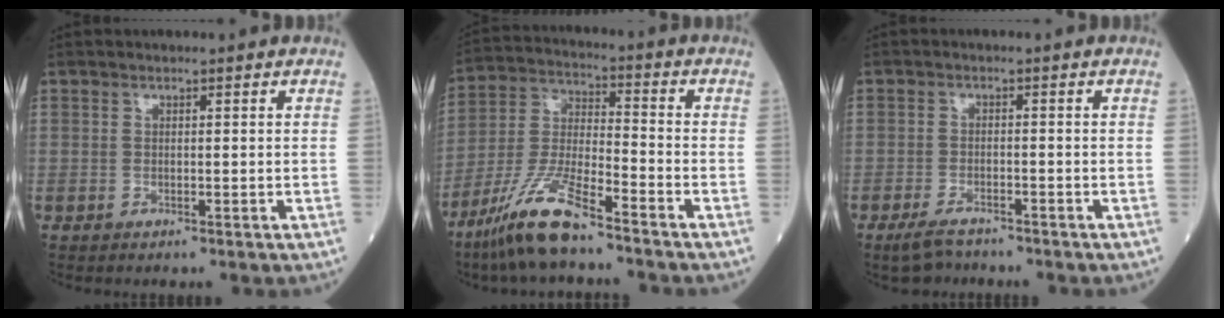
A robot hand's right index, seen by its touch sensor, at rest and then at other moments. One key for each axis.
{"total": 11.7, "fx": -8.6, "fy": 1.2, "fz": 7.8, "tx": -0.172, "ty": -0.024, "tz": -0.169}
{"total": 3.7, "fx": -3.1, "fy": 1.2, "fz": 1.6, "tx": -0.041, "ty": -0.006, "tz": -0.051}